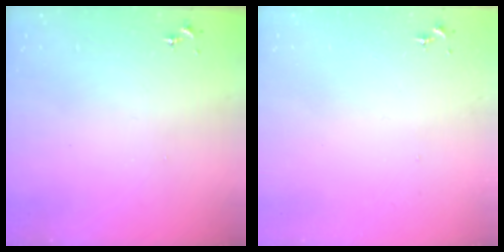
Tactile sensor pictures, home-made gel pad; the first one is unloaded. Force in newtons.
{"total": 0.0}